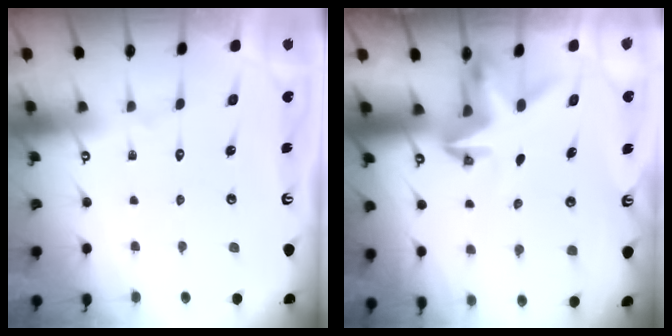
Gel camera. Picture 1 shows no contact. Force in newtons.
{"total": 3.3, "press": 3.3, "slide": 0.2}